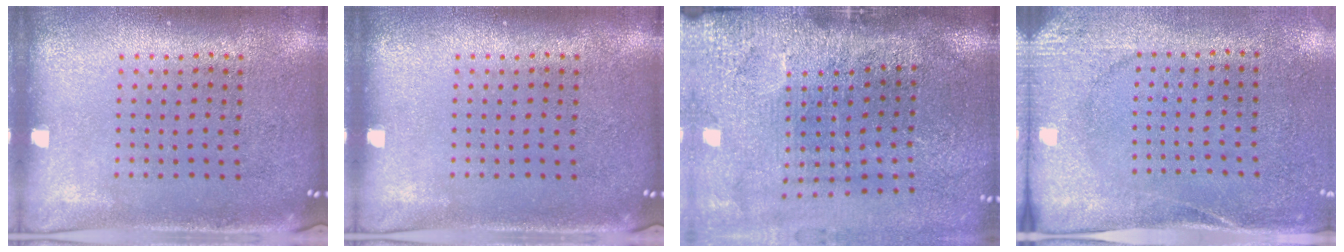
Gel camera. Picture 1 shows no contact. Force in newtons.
{"total": 0.0}
{"total": 4.8, "press": 3.7, "slide": 3.0}
{"total": 2.7, "press": 2.1, "slide": 1.6}